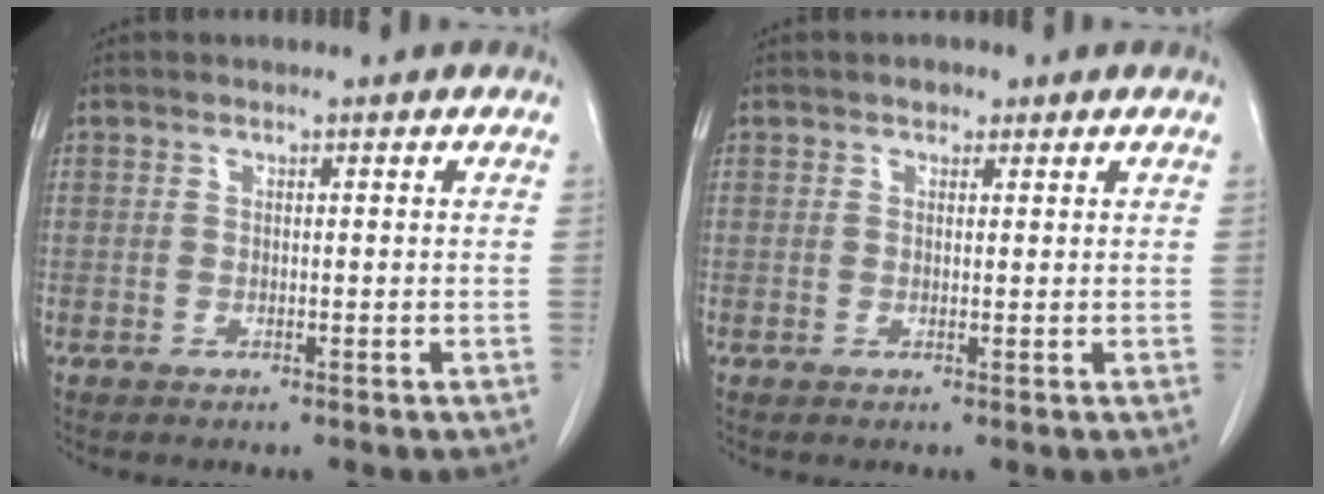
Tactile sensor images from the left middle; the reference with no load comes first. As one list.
[{"total": 1.3, "force": [0.8, 0.8, 0.5], "torque": [-0.010, 0.002, 0.011]}]